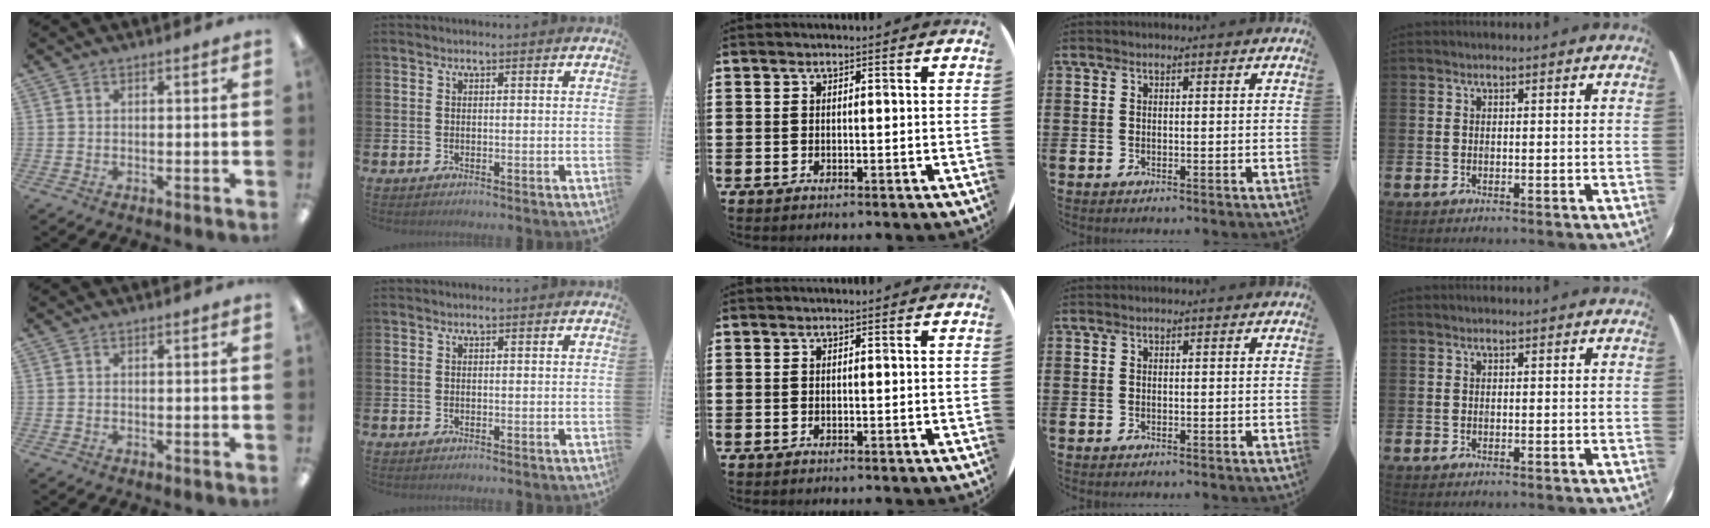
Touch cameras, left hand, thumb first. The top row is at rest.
{}